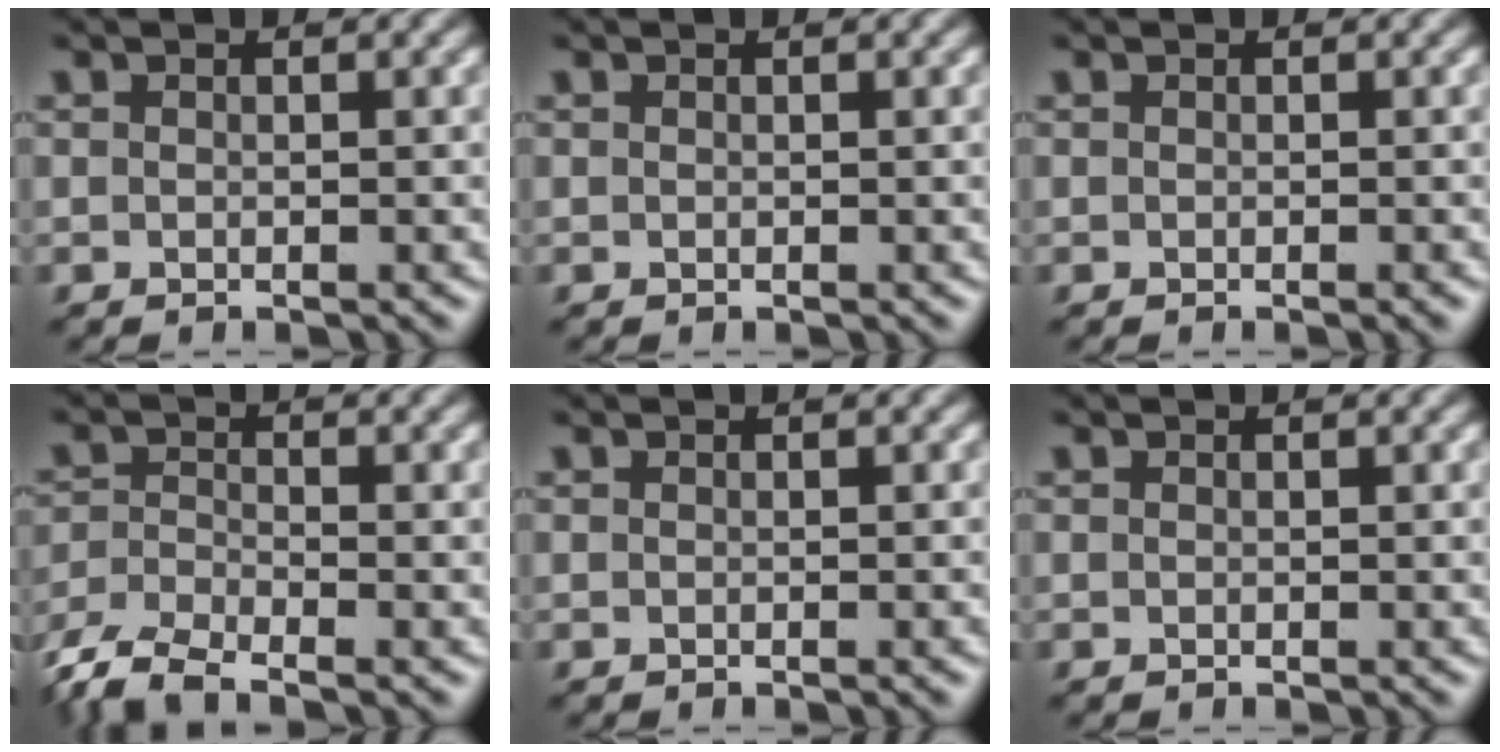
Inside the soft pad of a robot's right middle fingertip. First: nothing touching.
{"total": 0.0}
{"total": 0.9, "force": [-0.3, 0.3, 0.8], "torque": [-0.002, 0.001, -0.004]}
{"total": 5.1, "force": [-4.0, 1.4, 2.7], "torque": [-0.063, -0.004, -0.087]}
{"total": 0.7, "force": [-0.2, 0.2, 0.7], "torque": [-0.002, 0.001, -0.003]}
{"total": 0.0}